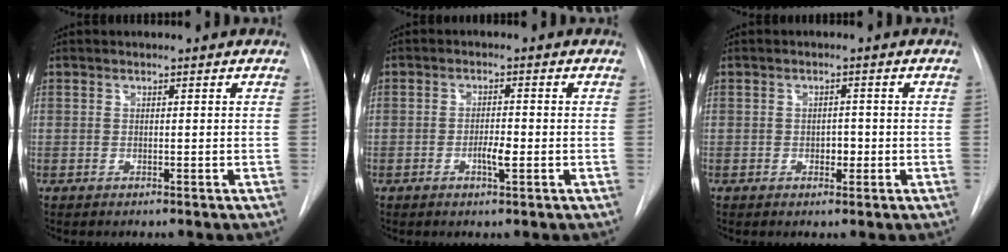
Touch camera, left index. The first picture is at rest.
{"total": 2.7, "force": [-0.9, 0.5, 2.5], "torque": [-0.043, 0.001, -0.014]}
{"total": 1.8, "force": [-0.5, 1.2, 1.3], "torque": [-0.016, 0.003, -0.005]}